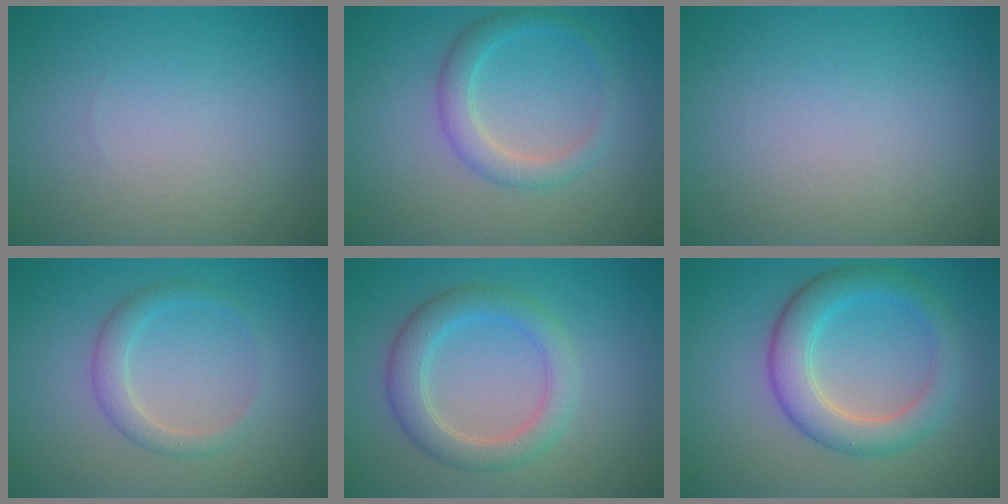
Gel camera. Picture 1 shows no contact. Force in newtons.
{"total": 2.7, "press": 2.7, "slide": 0.1}
{"total": 0.0}
{"total": 2.1, "press": 2.1, "slide": 0.1}
{"total": 3.8, "press": 3.8, "slide": 0.2}
{"total": 4.8, "press": 4.8, "slide": 0.1}